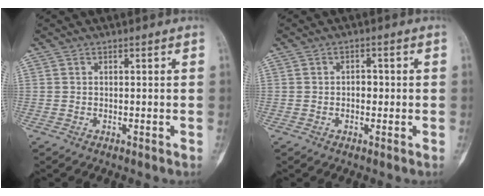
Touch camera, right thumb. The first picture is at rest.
{"total": 2.1, "force": [-0.2, 1.5, 1.5], "torque": [-0.009, 0.006, -0.007]}